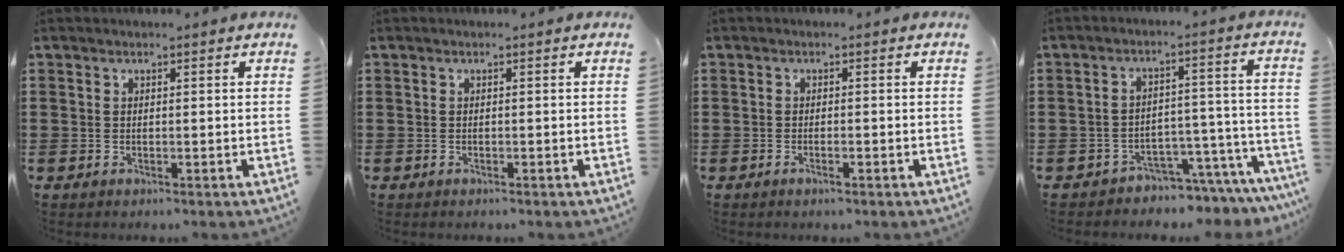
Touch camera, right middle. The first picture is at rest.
{"total": 0.0}
{"total": 0.9, "force": [-0.5, 0.2, 0.7], "torque": [-0.015, -0.005, -0.009]}
{"total": 4.3, "force": [-4.2, 0.4, 0.7], "torque": [-0.019, 0.005, -0.086]}